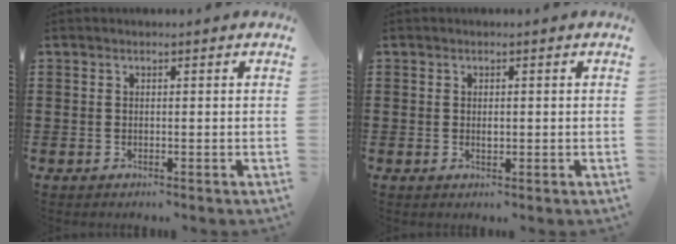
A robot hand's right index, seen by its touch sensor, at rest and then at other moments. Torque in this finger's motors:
{"motor_torque": [0.27, 0.14, 0.00, 0.00]}